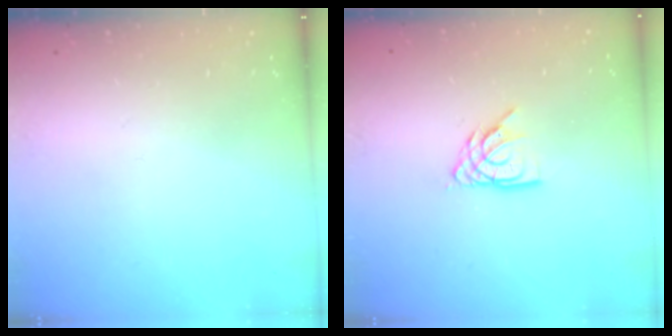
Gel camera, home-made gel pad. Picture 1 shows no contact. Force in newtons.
{"total": 6.7, "press": 6.7, "slide": 0.6}